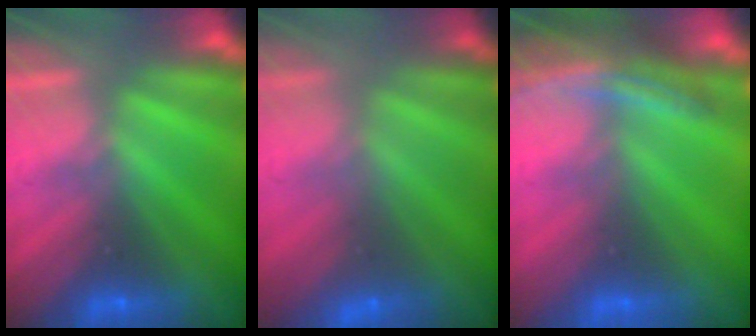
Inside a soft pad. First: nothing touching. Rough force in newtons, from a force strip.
{"total": 2.8}
{"total": 3.5}